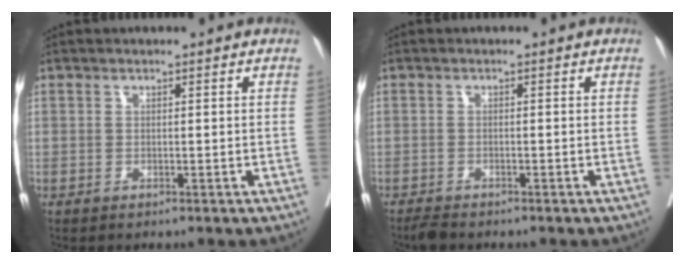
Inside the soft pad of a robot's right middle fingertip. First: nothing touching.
{"total": 1.6, "force": [-1.5, 0.2, 0.4], "torque": [-0.012, -0.006, -0.026]}